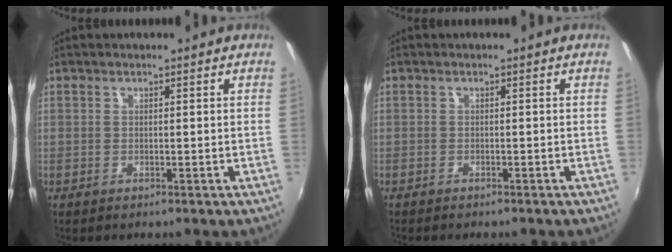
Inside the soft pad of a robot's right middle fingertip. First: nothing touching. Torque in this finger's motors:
{"motor_torque": [1.02, -1.12, 0.17, 0.07]}